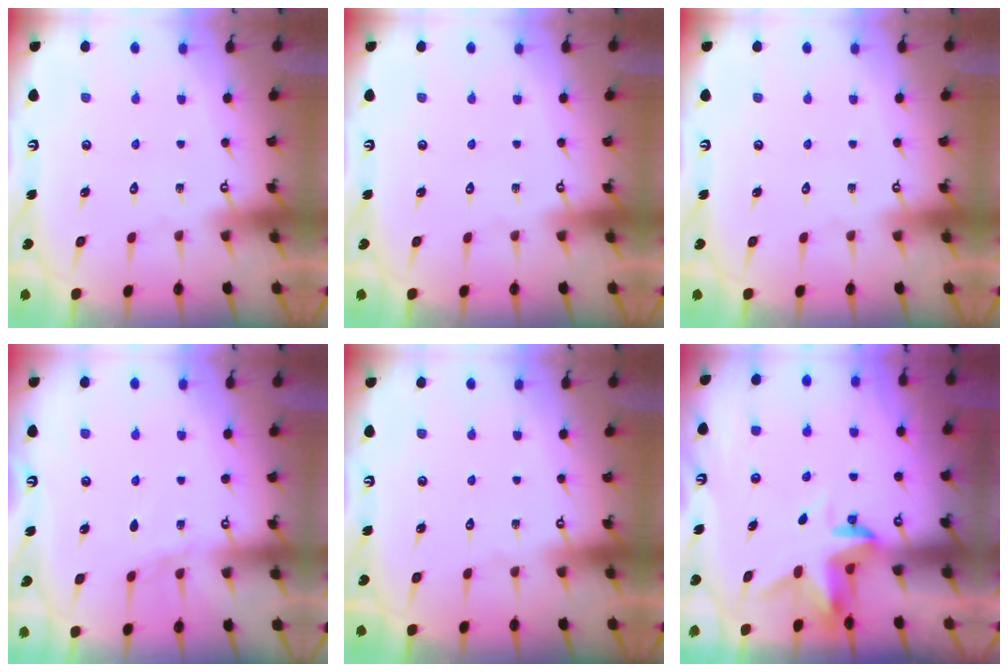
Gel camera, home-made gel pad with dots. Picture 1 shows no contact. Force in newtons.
{"total": 0.0}
{"total": 0.0}
{"total": 4.7, "press": 4.7, "slide": 0.6}
{"total": 0.0}
{"total": 3.4, "press": 3.4, "slide": 0.3}